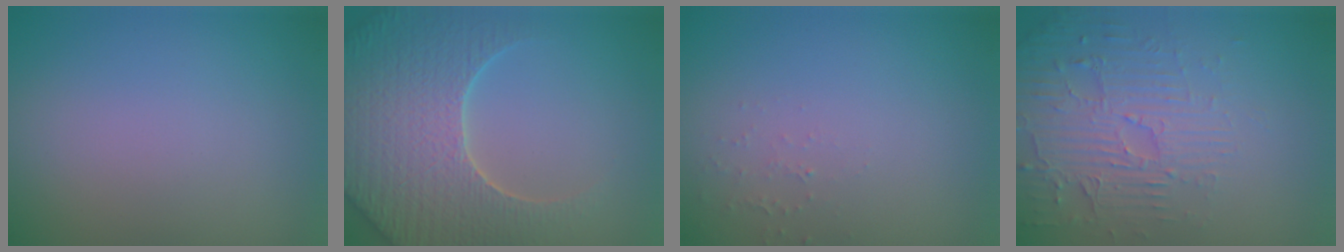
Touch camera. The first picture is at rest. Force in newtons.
{"total": 7.7, "press": 7.4, "slide": 2.2}
{"total": 0.8, "press": 0.8, "slide": 0.3}
{"total": 4.5, "press": 3.7, "slide": 2.6}